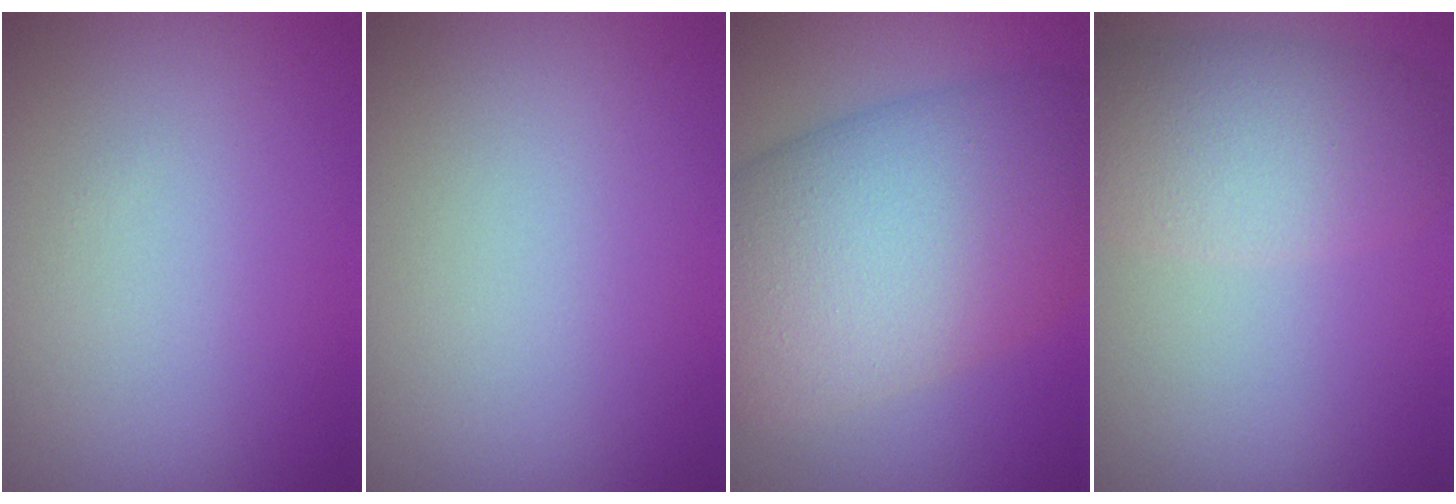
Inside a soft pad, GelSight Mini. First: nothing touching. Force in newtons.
{"total": 0.0}
{"total": 13.9, "press": 13.9, "slide": 0.5}
{"total": 5.6, "press": 5.6, "slide": 0.5}